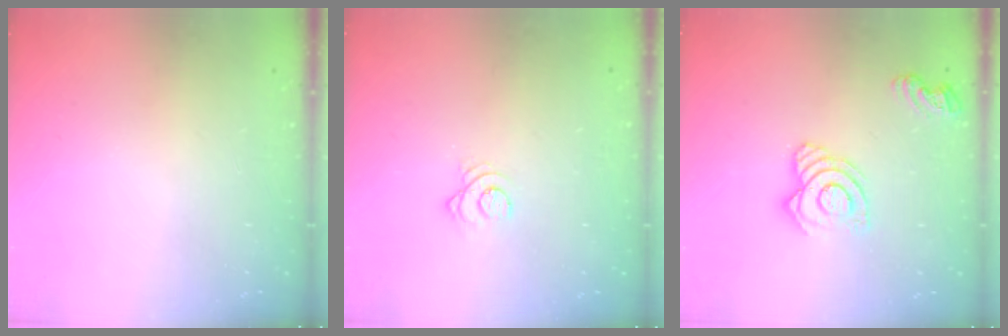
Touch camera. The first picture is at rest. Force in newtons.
{"total": 2.6, "press": 2.6, "slide": 0.3}
{"total": 12.2, "press": 12.1, "slide": 1.5}